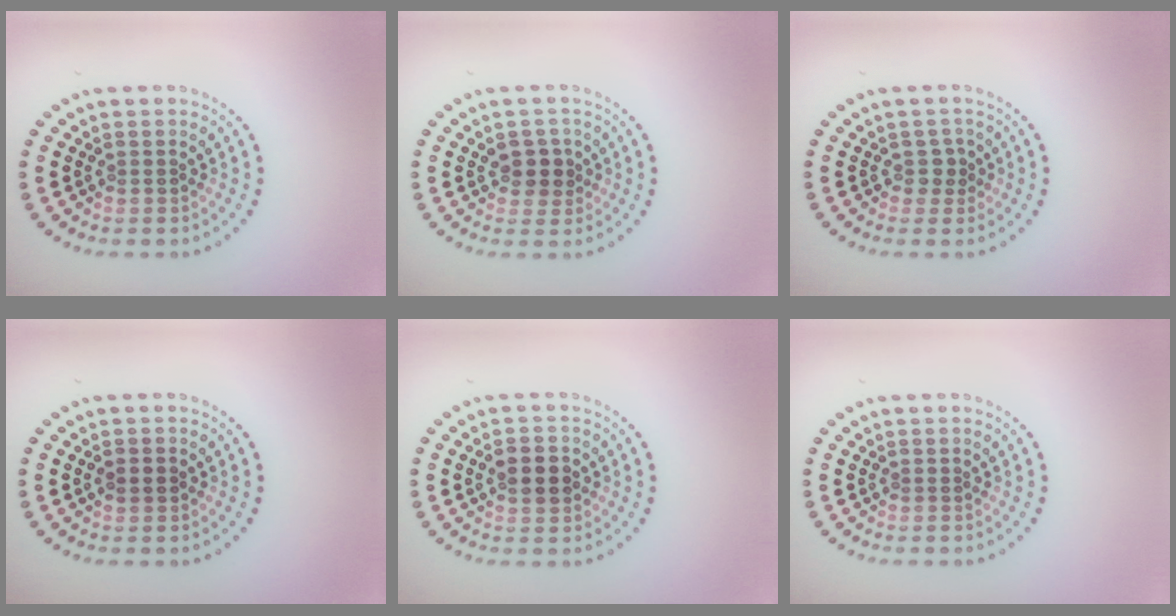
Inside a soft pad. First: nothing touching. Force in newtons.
{"total": 1.9, "press": 1.8, "slide": 0.7}
{"total": 1.2, "press": 1.0, "slide": 0.7}
{"total": 1.4, "press": 1.4, "slide": 0.1}
{"total": 3.3, "press": 3.3, "slide": 0.2}
{"total": 0.0}